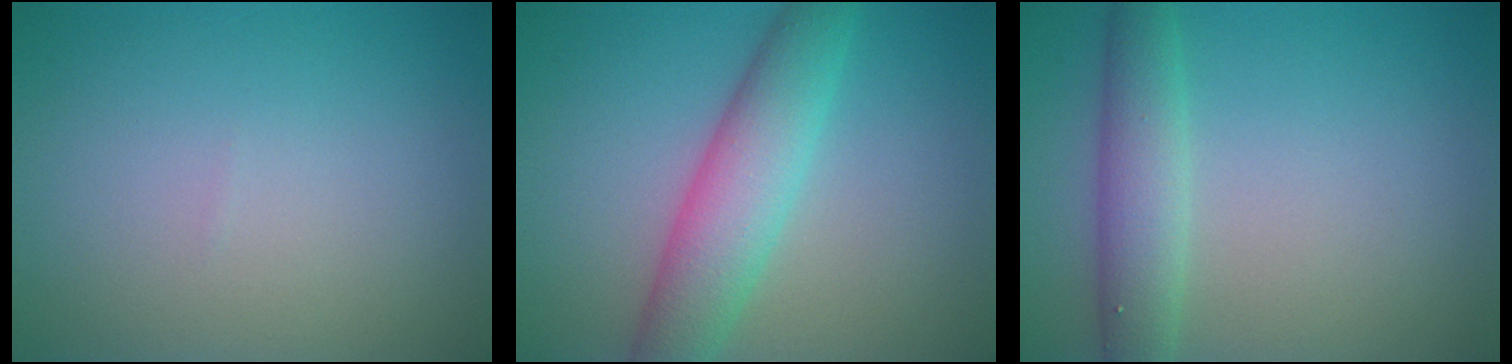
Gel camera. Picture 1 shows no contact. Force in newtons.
{"total": 5.6, "press": 5.6, "slide": 0.3}
{"total": 3.6, "press": 3.6, "slide": 0.1}